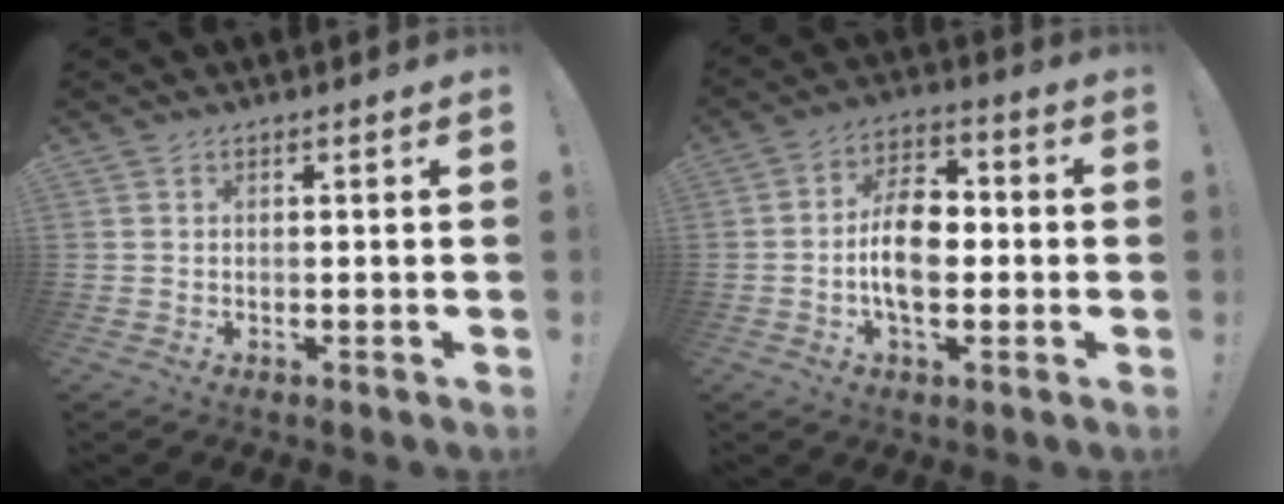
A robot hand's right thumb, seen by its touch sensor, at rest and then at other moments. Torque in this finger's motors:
{"motor_torque": [0.19, 0.26, 0.23, 0.07, 0.32]}